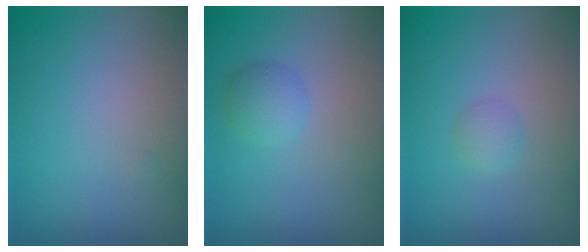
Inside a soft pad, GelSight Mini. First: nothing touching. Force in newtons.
{"total": 1.5, "press": 1.5, "slide": 0.1}
{"total": 1.0, "press": 1.0, "slide": 0.0}